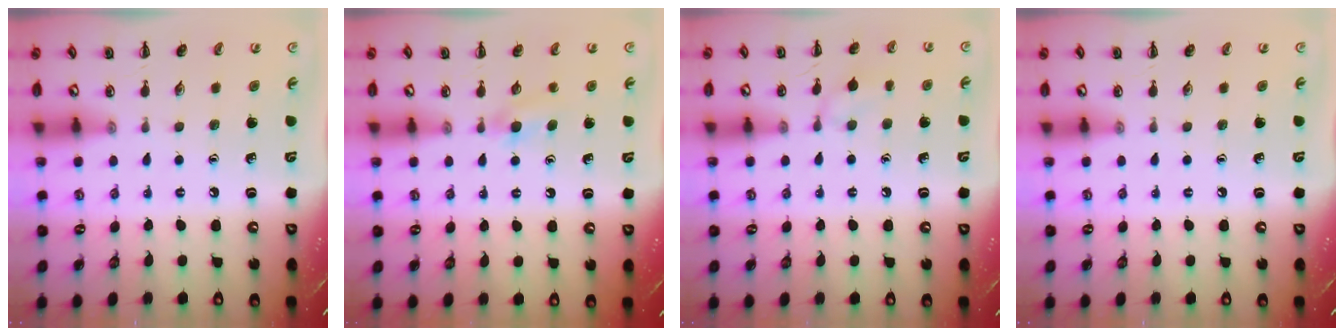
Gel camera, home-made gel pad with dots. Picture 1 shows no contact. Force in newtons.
{"total": 4.2, "press": 4.0, "slide": 1.5}
{"total": 7.3, "press": 6.9, "slide": 2.1}
{"total": 0.0}